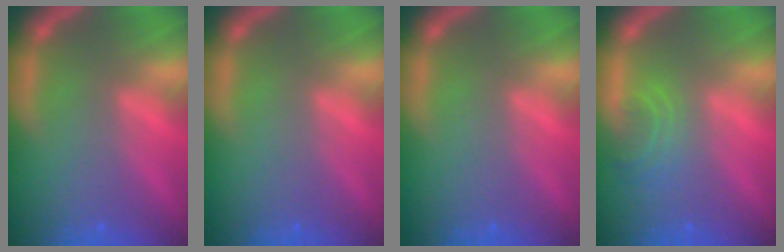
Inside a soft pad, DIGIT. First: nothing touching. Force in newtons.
{"total": 0.0}
{"total": 0.0}
{"total": 2.9}